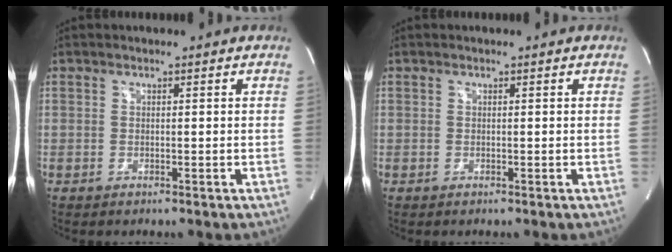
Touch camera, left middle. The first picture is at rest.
{"total": 0.0}